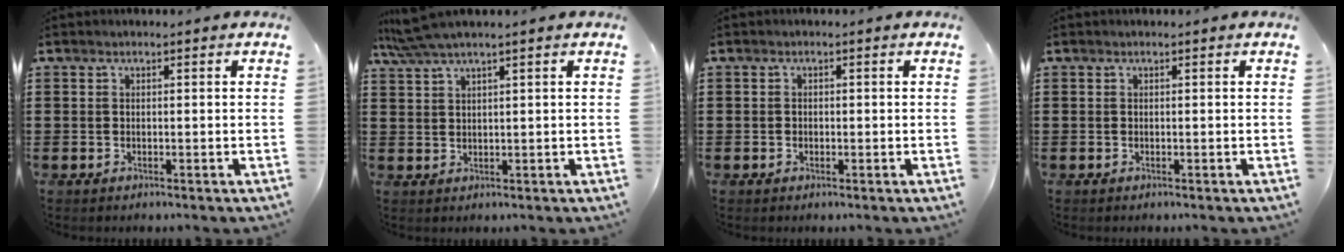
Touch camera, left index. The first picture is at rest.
{"total": 3.8, "force": [2.6, 0.2, 2.7], "torque": [-0.067, -0.001, 0.045]}
{"total": 0.6, "force": [0.0, 0.6, 0.2], "torque": [-0.007, 0.004, -0.001]}
{"total": 0.0}